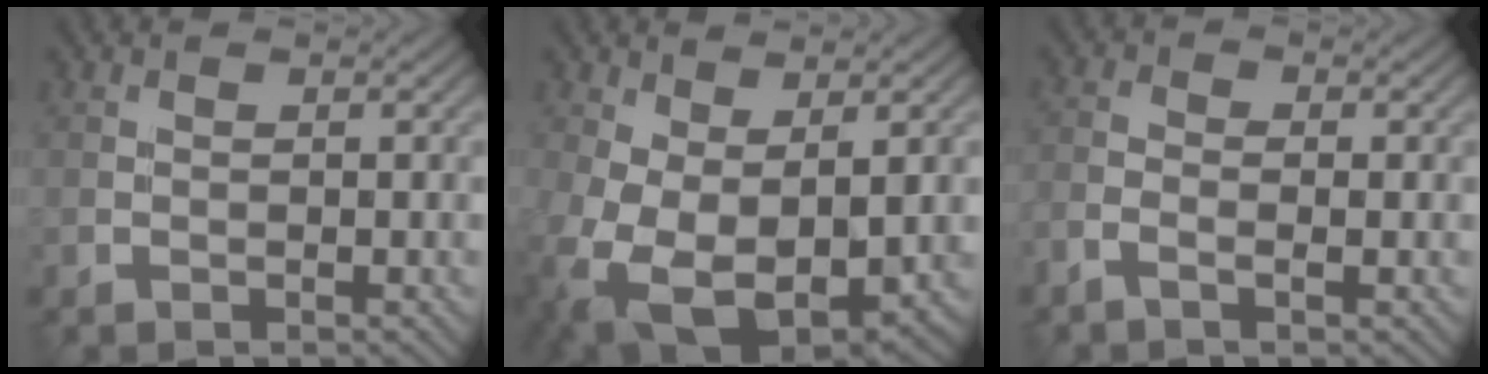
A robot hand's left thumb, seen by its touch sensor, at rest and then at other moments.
{"total": 12.5, "force": [-2.8, 7.3, 9.8], "torque": [-0.225, -0.050, -0.016]}
{"total": 2.2, "force": [-1.1, 0.7, 1.8], "torque": [-0.042, -0.001, -0.029]}